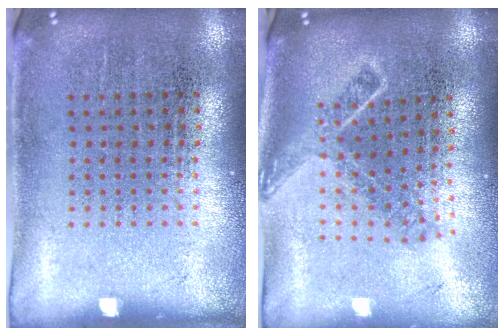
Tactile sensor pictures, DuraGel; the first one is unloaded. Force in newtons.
{"total": 1.8, "press": 1.3, "slide": 1.2}